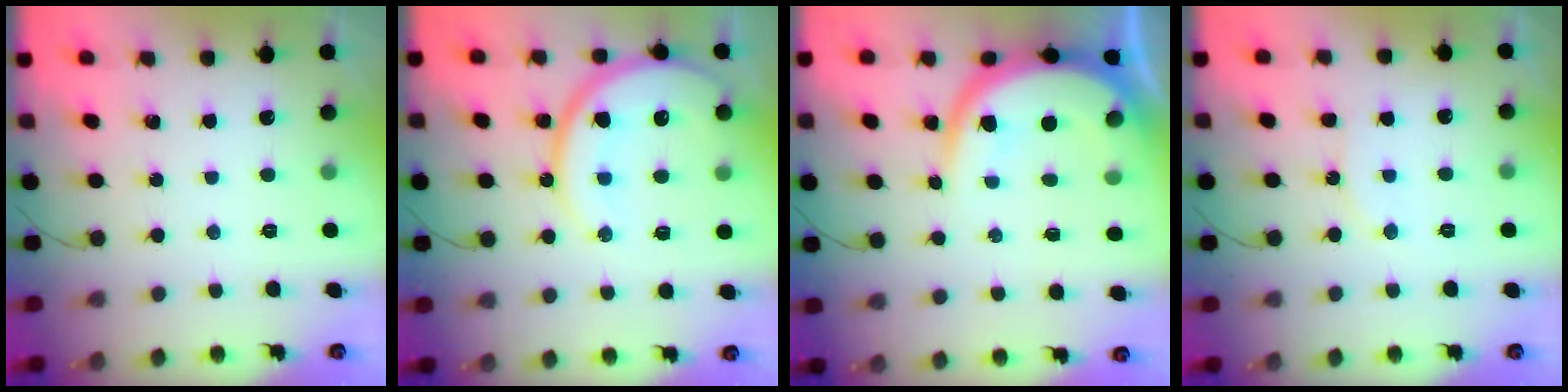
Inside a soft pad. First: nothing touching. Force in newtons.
{"total": 15.4, "press": 15.3, "slide": 1.6}
{"total": 11.6, "press": 11.6, "slide": 1.2}
{"total": 6.1, "press": 6.0, "slide": 0.9}